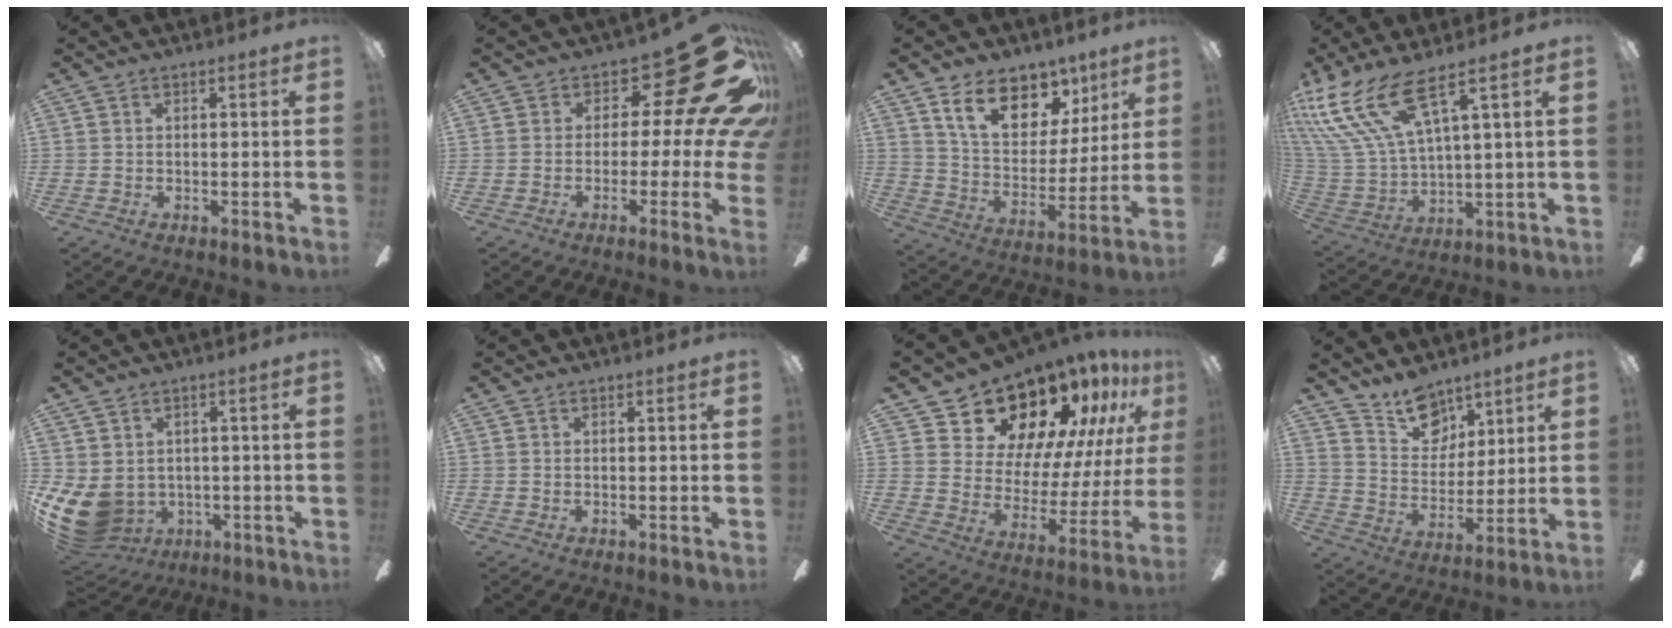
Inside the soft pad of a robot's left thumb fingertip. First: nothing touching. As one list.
[{"total": 18.7, "force": [8.1, 7.8, 15.0], "torque": [-0.203, -0.054, 0.134]}, {"total": 17.1, "force": [10.7, 10.1, 8.7], "torque": [-0.145, -0.053, 0.195]}, {"total": 18.5, "force": [10.6, 6.1, 13.8], "torque": [-0.315, -0.055, 0.185]}, {"total": 9.8, "force": [-1.0, 8.2, 5.3], "torque": [-0.149, -0.013, -0.014]}, {"total": 0.0}, {"total": 17.8, "force": [14.7, 8.6, 5.2], "torque": [-0.086, -0.121, 0.270]}, {"total": 11.8, "force": [9.1, 6.8, 3.4], "torque": [-0.047, -0.059, 0.171]}]